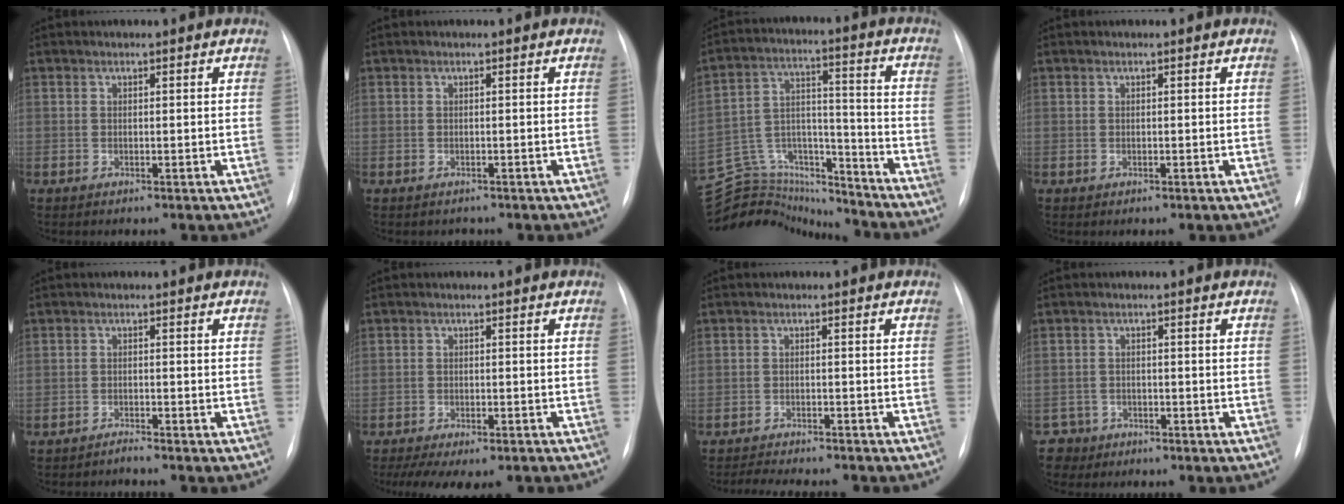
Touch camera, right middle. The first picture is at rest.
{"total": 0.8, "force": [-0.6, 0.5, -0.1], "torque": [-0.004, 0.001, -0.009]}
{"total": 18.7, "force": [-18.2, 3.8, 2.3], "torque": [-0.048, 0.050, -0.288]}
{"total": 0.0}
{"total": 1.2, "force": [-1.1, -0.2, -0.2], "torque": [0.005, -0.005, -0.018]}
{"total": 10.4, "force": [-8.0, 4.2, 5.3], "torque": [-0.085, 0.000, -0.107]}
{"total": 8.0, "force": [-7.4, 1.1, 2.9], "torque": [-0.041, -0.006, -0.104]}
{"total": 3.1, "force": [-2.0, 2.2, -0.9], "torque": [0.015, 0.008, -0.036]}